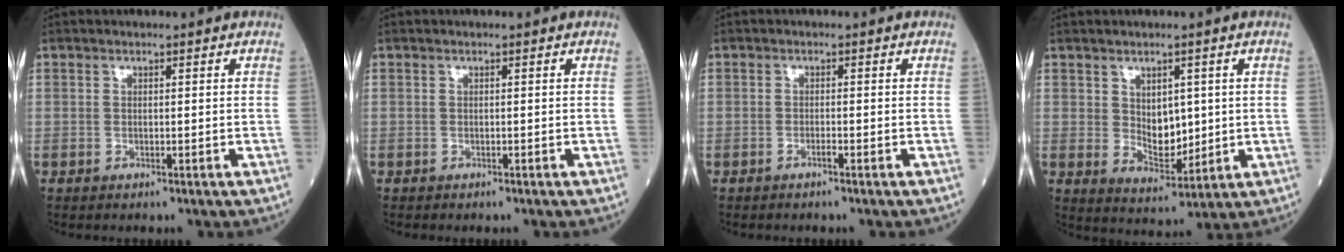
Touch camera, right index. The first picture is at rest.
{"total": 0.7, "force": [-0.6, 0.2, 0.2], "torque": [-0.011, -0.001, -0.009]}
{"total": 0.9, "force": [-0.6, -0.1, 0.6], "torque": [-0.012, 0.001, -0.012]}
{"total": 5.7, "force": [1.0, 3.4, 4.5], "torque": [-0.072, -0.005, 0.030]}